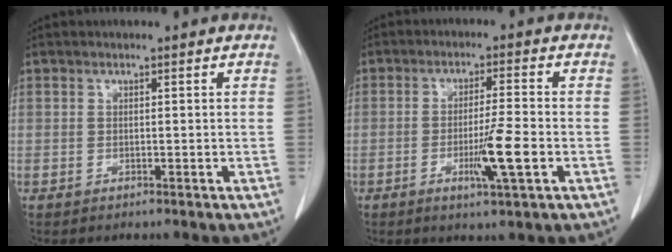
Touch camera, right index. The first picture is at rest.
{"total": 7.0, "force": [-2.2, -0.1, 6.7], "torque": [-0.114, -0.012, -0.038]}